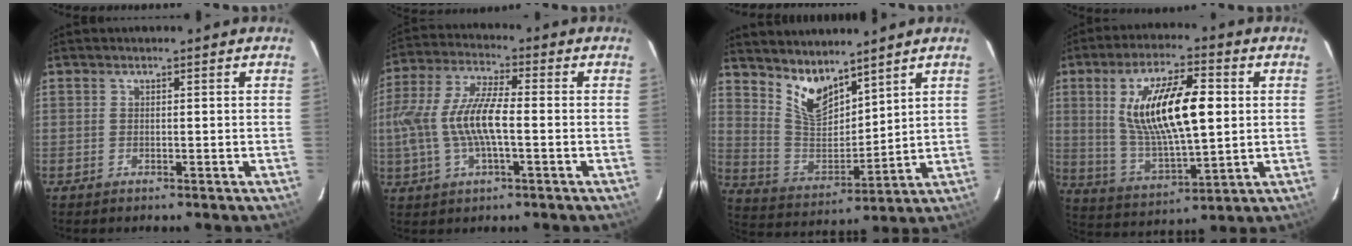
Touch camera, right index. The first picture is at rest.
{"total": 12.4, "force": [-1.6, 3.7, 11.7], "torque": [-0.242, 0.004, -0.029]}
{"total": 10.2, "force": [7.8, 4.3, 5.0], "torque": [-0.098, -0.005, 0.160]}
{"total": 17.7, "force": [3.2, 6.2, 16.2], "torque": [-0.298, 0.007, 0.070]}